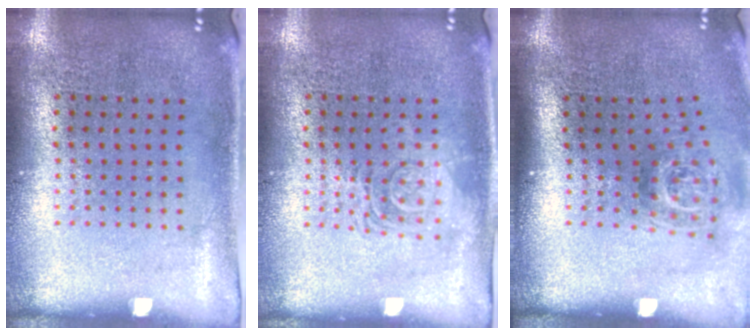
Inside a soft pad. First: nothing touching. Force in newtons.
{"total": 2.7, "press": 2.6, "slide": 0.4}
{"total": 1.8, "press": 1.2, "slide": 1.3}